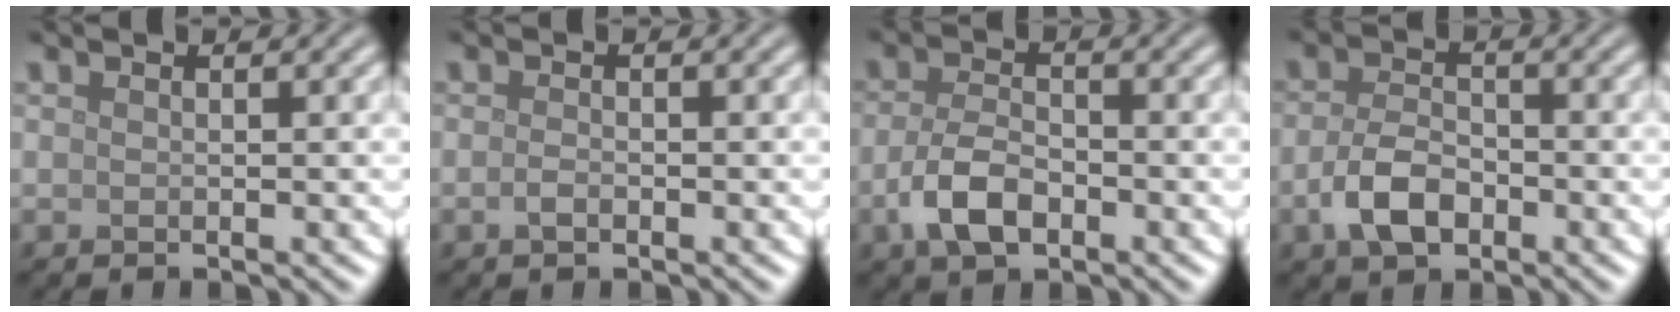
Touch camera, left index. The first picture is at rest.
{"total": 0.8, "force": [-0.4, 0.4, 0.6], "torque": [-0.015, -0.001, -0.009]}
{"total": 4.2, "force": [-1.7, 2.2, 3.1], "torque": [-0.065, -0.001, -0.039]}
{"total": 4.1, "force": [-1.6, 2.4, 2.9], "torque": [-0.059, -0.001, -0.037]}